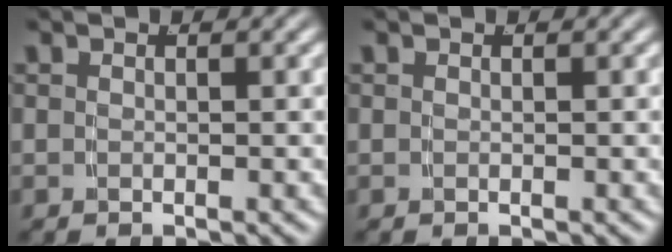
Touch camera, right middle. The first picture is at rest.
{"total": 0.0}